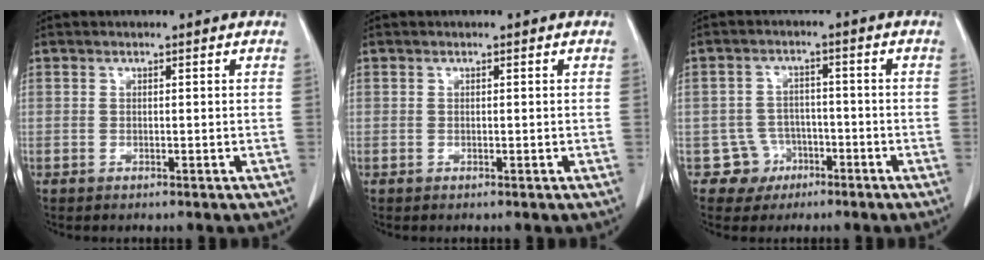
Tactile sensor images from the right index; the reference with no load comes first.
{"total": 0.0}
{"total": 4.7, "force": [-2.3, 4.0, -0.5], "torque": [0.017, 0.016, -0.034]}